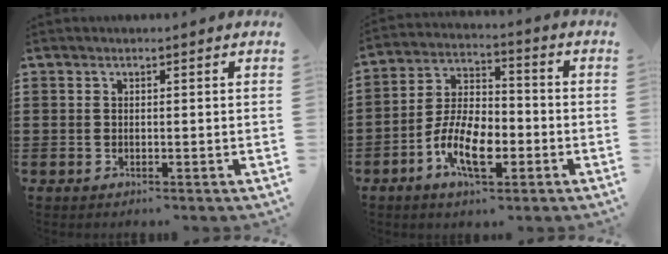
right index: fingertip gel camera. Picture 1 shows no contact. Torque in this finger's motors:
{"motor_torque": [1.16, 0.97, 0.57, 0.15]}